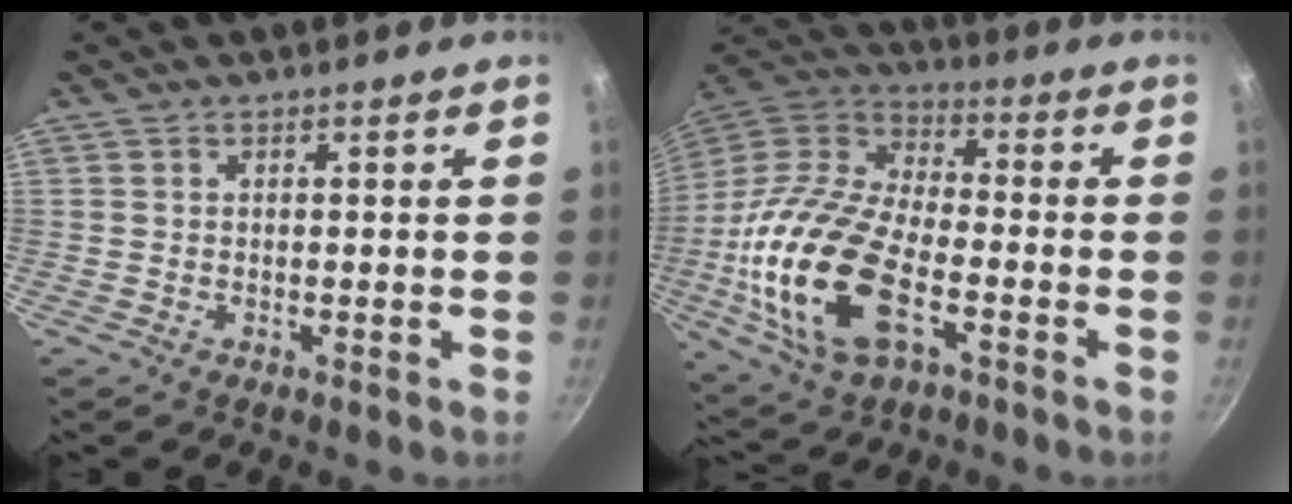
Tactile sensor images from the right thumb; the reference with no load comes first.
{"total": 23.3, "force": [-6.2, 12.1, 19.0], "torque": [-0.375, 0.025, -0.126]}